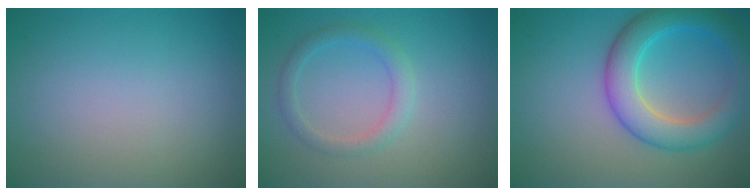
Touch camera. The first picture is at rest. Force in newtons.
{"total": 2.0, "press": 2.0, "slide": 0.1}
{"total": 6.0, "press": 6.0, "slide": 0.3}